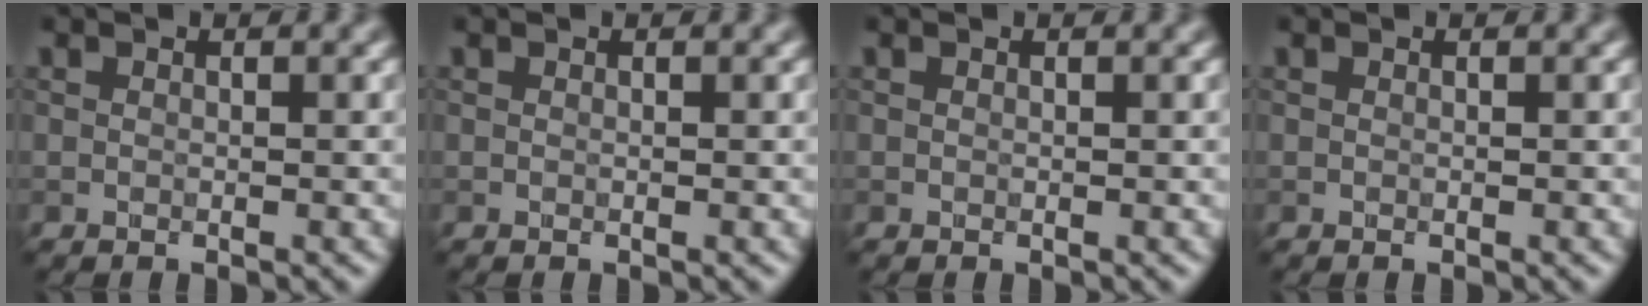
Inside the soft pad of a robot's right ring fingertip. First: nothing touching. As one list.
[{"total": 0.0}, {"total": 0.0}, {"total": 0.0}]